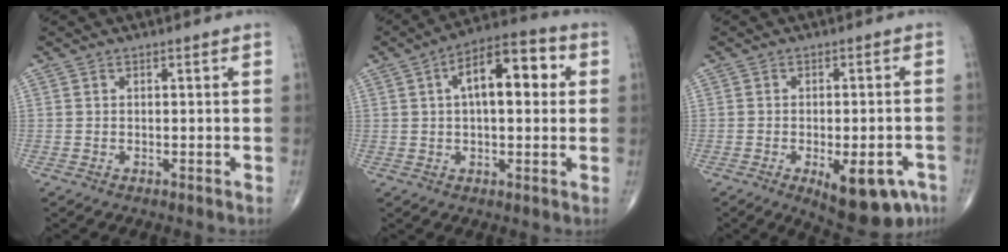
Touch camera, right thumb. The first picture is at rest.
{"total": 12.9, "force": [2.9, 6.0, 11.1], "torque": [-0.155, 0.025, 0.036]}
{"total": 12.1, "force": [-5.8, 5.0, 9.4], "torque": [-0.102, 0.012, -0.067]}